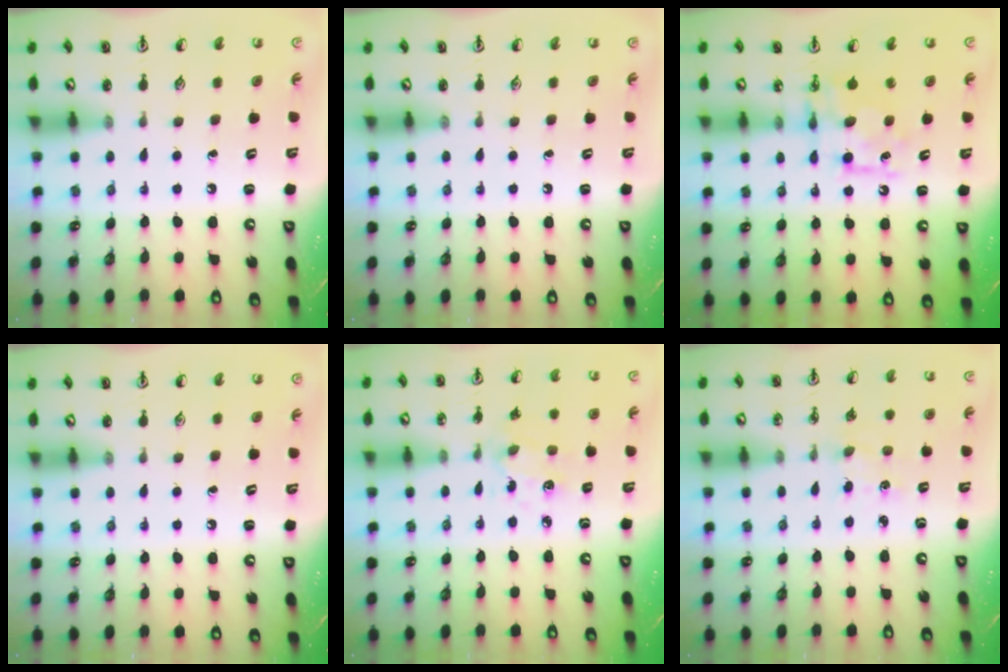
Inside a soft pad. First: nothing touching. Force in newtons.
{"total": 0.0}
{"total": 8.1, "press": 8.1, "slide": 0.4}
{"total": 0.0}
{"total": 3.0, "press": 2.8, "slide": 1.0}
{"total": 1.5, "press": 1.5, "slide": 0.2}